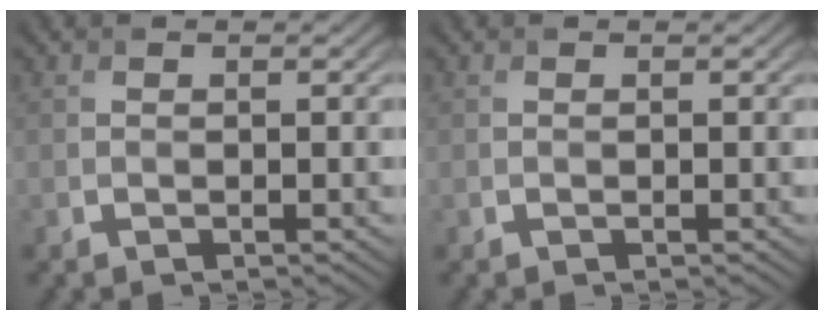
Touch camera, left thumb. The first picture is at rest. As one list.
[{"total": 0.0}]